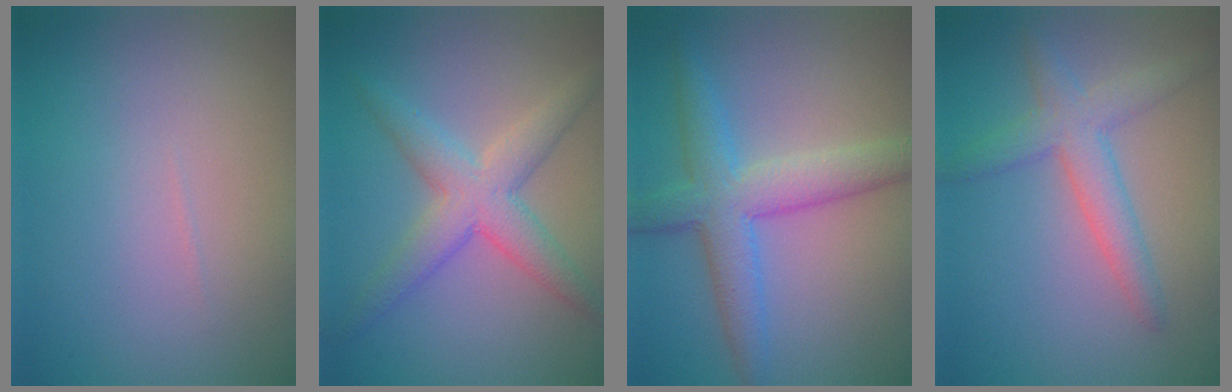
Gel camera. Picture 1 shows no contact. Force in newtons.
{"total": 4.6, "press": 4.6, "slide": 0.1}
{"total": 5.5, "press": 5.5, "slide": 0.1}
{"total": 3.6, "press": 3.6, "slide": 0.1}